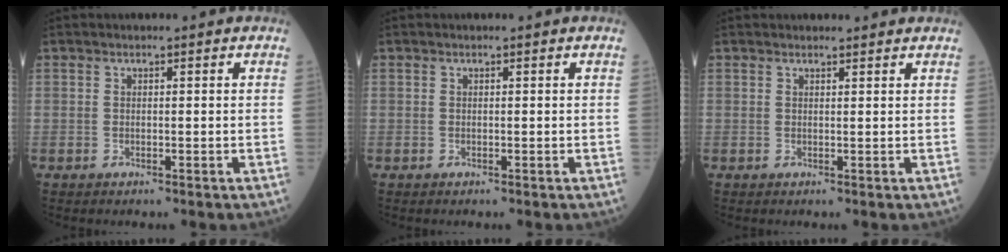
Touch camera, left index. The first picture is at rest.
{"total": 0.0}
{"total": 2.5, "force": [2.5, 0.5, 0.3], "torque": [-0.009, 0.008, 0.028]}